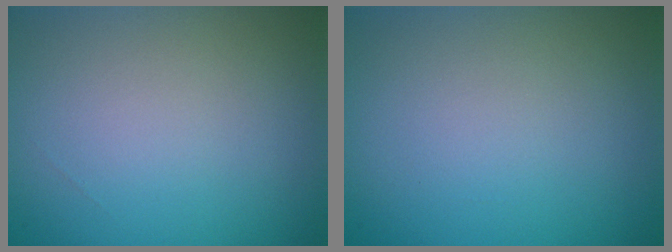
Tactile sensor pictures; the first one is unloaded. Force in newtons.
{"total": 0.0}